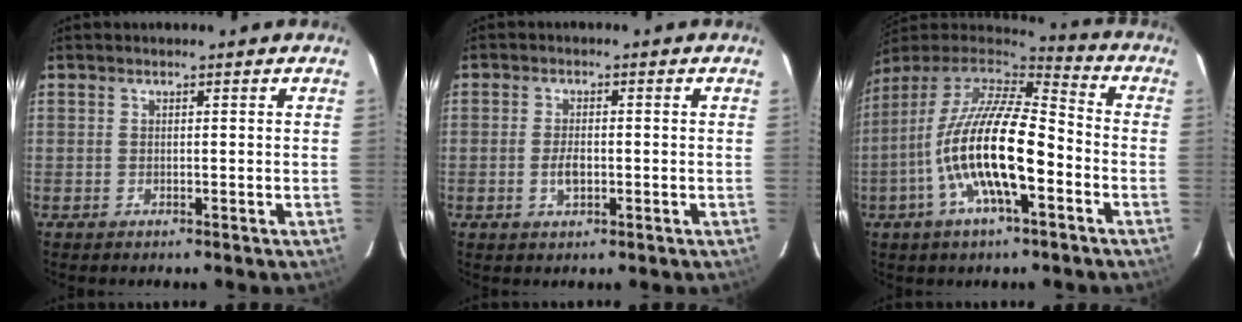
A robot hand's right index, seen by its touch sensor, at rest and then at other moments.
{"total": 3.3, "force": [-0.8, 1.8, 2.6], "torque": [-0.051, 0.000, -0.013]}
{"total": 18.9, "force": [-5.8, 5.7, 17.1], "torque": [-0.318, -0.018, -0.113]}